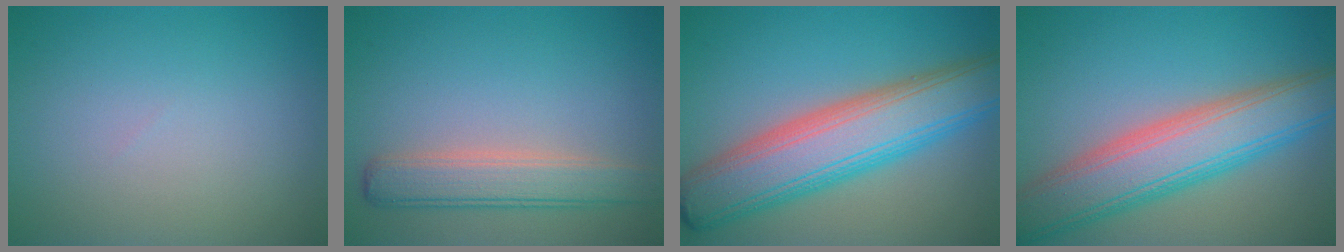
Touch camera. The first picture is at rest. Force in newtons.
{"total": 4.0, "press": 4.0, "slide": 0.2}
{"total": 9.7, "press": 9.7, "slide": 0.5}
{"total": 8.5, "press": 8.5, "slide": 0.3}